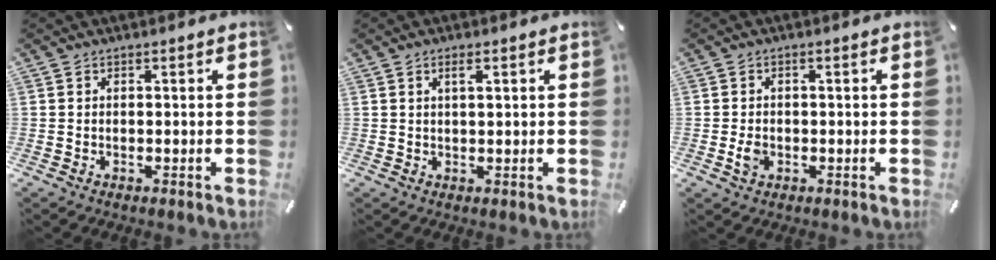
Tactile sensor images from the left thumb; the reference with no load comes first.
{"total": 2.2, "force": [1.0, 0.6, 1.9], "torque": [-0.039, 0.003, 0.015]}
{"total": 2.7, "force": [-0.6, 1.9, 1.8], "torque": [-0.046, -0.002, -0.014]}